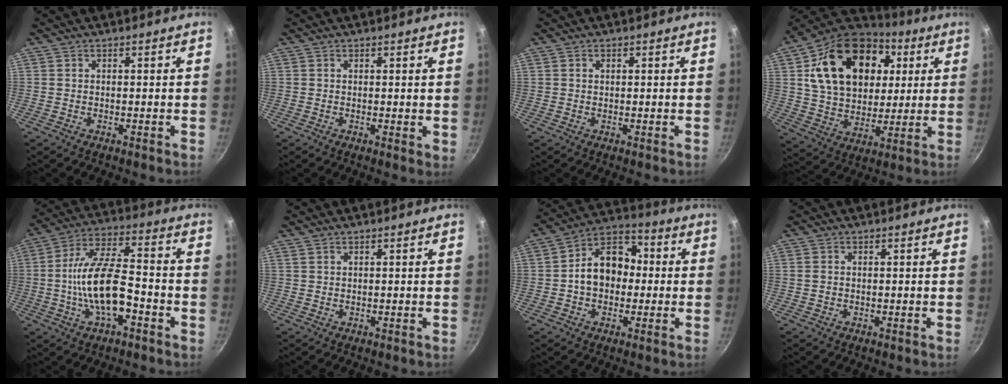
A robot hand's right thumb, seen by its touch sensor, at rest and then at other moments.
{"total": 1.1, "force": [0.5, 0.4, 0.8], "torque": [-0.011, -0.001, 0.007]}
{"total": 0.9, "force": [0.3, 0.6, 0.5], "torque": [-0.007, 0.004, 0.006]}
{"total": 25.3, "force": [7.1, 17.7, 16.6], "torque": [-0.268, 0.003, 0.117]}
{"total": 15.1, "force": [-3.9, 6.6, 13.0], "torque": [-0.225, 0.041, -0.078]}
{"total": 0.5, "force": [0.5, 0.2, 0.2], "torque": [-0.002, -0.005, 0.009]}
{"total": 12.6, "force": [-0.1, 9.4, 8.4], "torque": [-0.091, 0.035, -0.020]}
{"total": 1.0, "force": [0.1, 0.9, 0.5], "torque": [-0.008, 0.004, 0.001]}